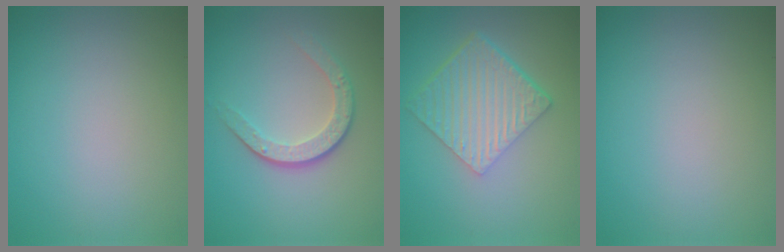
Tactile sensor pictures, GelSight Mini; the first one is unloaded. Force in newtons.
{"total": 3.6, "press": 2.5, "slide": 2.6}
{"total": 6.5, "press": 4.4, "slide": 4.7}
{"total": 0.0}